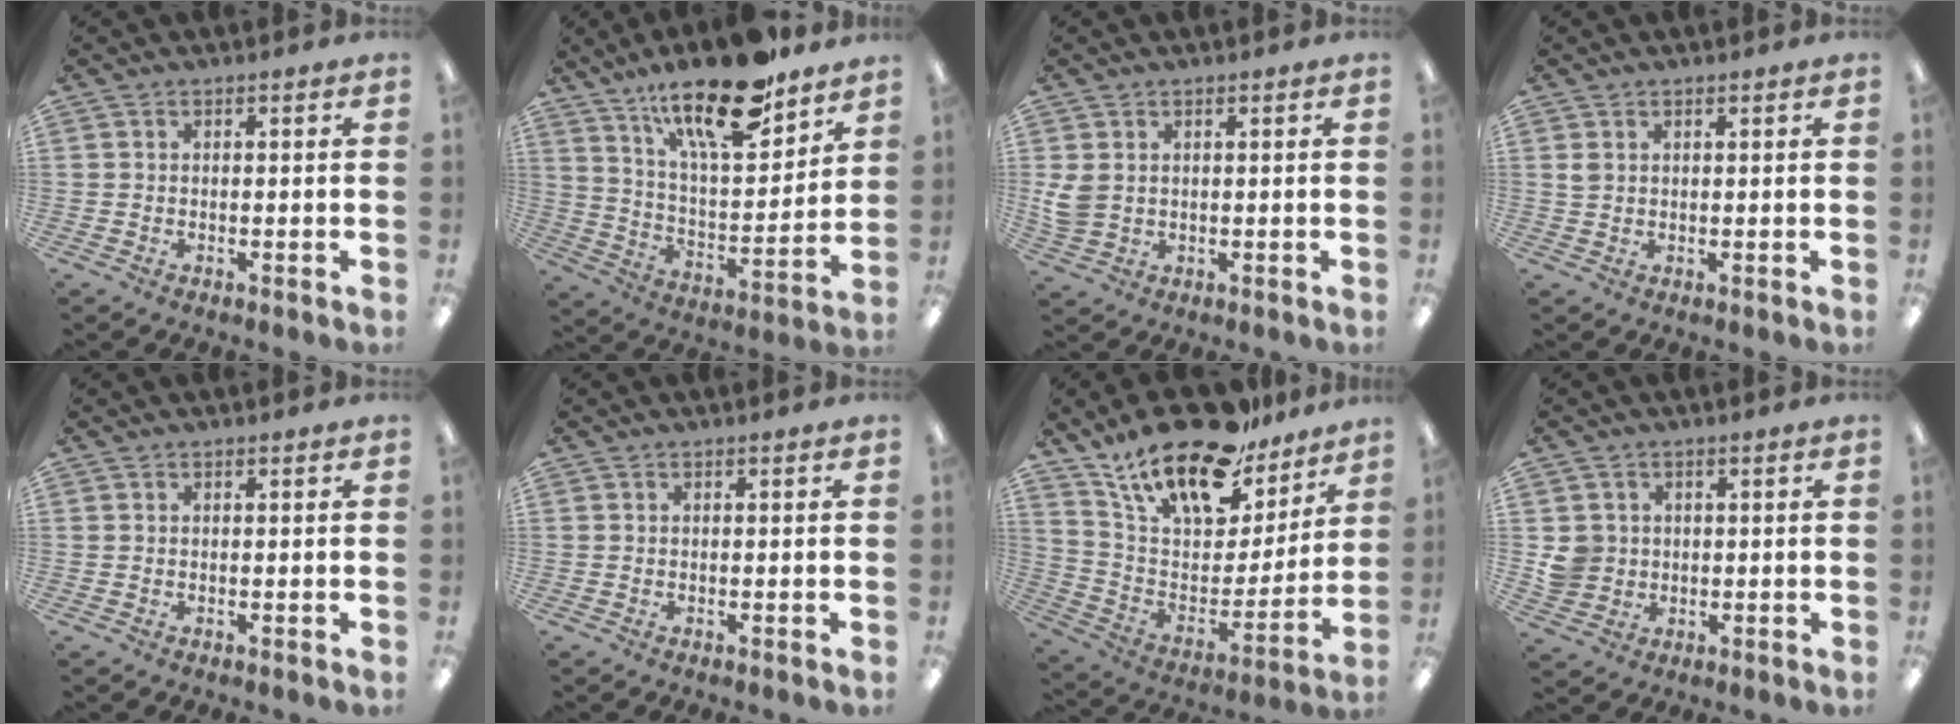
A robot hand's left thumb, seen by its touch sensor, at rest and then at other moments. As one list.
[{"total": 20.3, "force": [14.6, 6.4, 12.6], "torque": [-0.210, -0.088, 0.244]}, {"total": 4.2, "force": [1.2, 3.3, 2.3], "torque": [-0.044, 0.001, 0.024]}, {"total": 1.6, "force": [0.8, 1.1, 0.8], "torque": [-0.017, 0.003, 0.015]}, {"total": 0.0}, {"total": 0.0}, {"total": 22.2, "force": [16.9, 9.1, 11.1], "torque": [-0.194, -0.110, 0.298]}, {"total": 5.1, "force": [0.8, 4.9, 1.2], "torque": [-0.017, 0.007, 0.016]}]